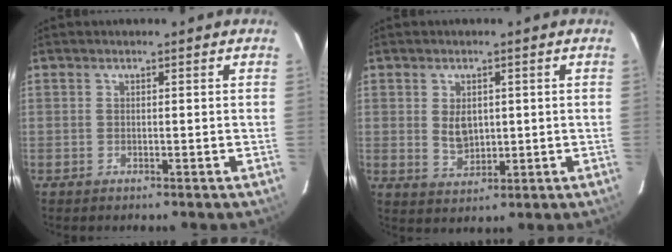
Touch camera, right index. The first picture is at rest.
{"total": 4.1, "force": [0.7, 2.9, 2.9], "torque": [-0.053, -0.001, 0.023]}